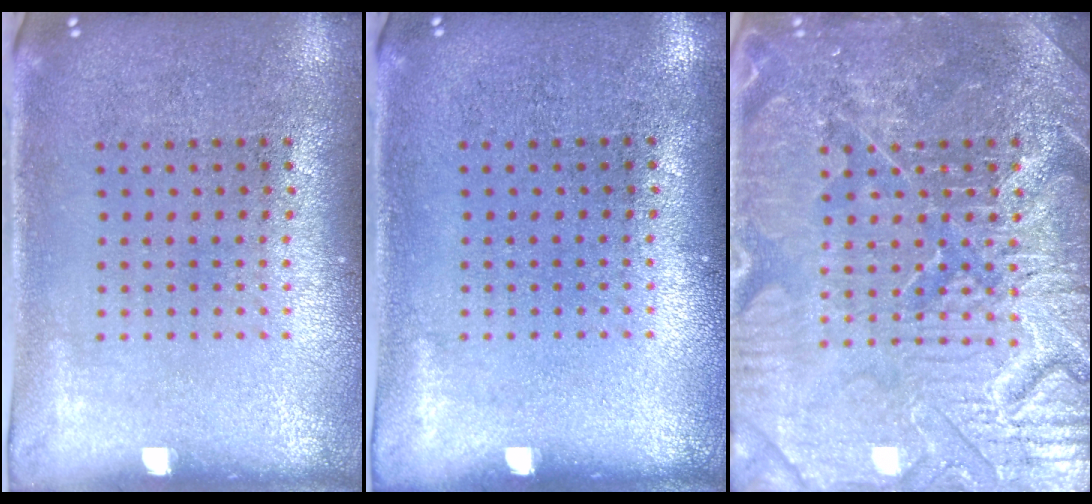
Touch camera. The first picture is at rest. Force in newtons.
{"total": 0.0}
{"total": 5.4, "press": 5.3, "slide": 0.7}